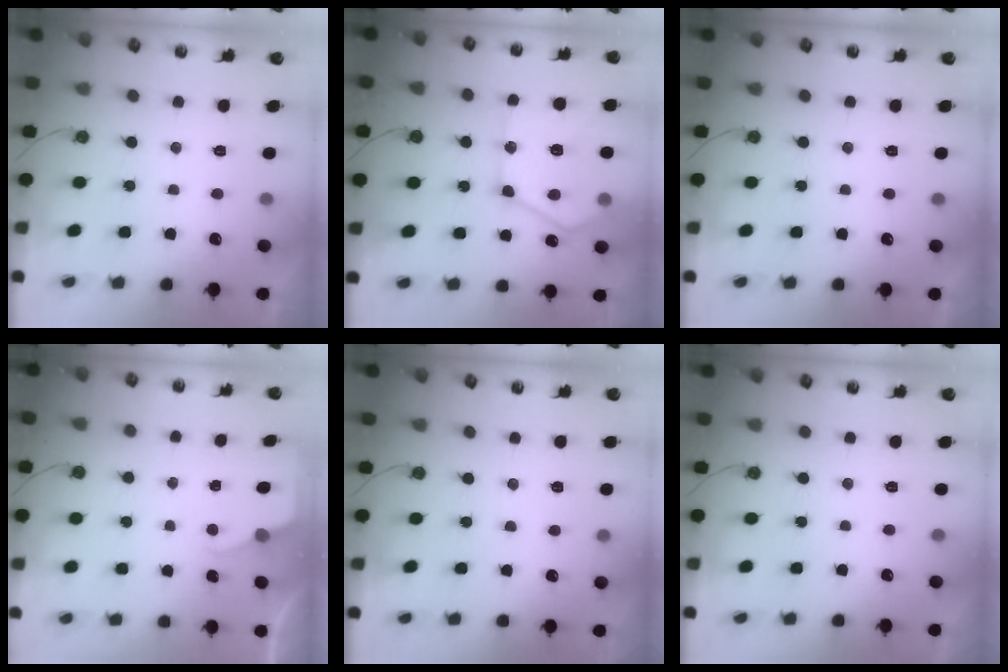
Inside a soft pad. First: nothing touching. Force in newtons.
{"total": 18.7, "press": 18.6, "slide": 1.6}
{"total": 0.0}
{"total": 2.7, "press": 2.7, "slide": 0.4}
{"total": 2.9, "press": 2.9, "slide": 0.5}
{"total": 0.0}